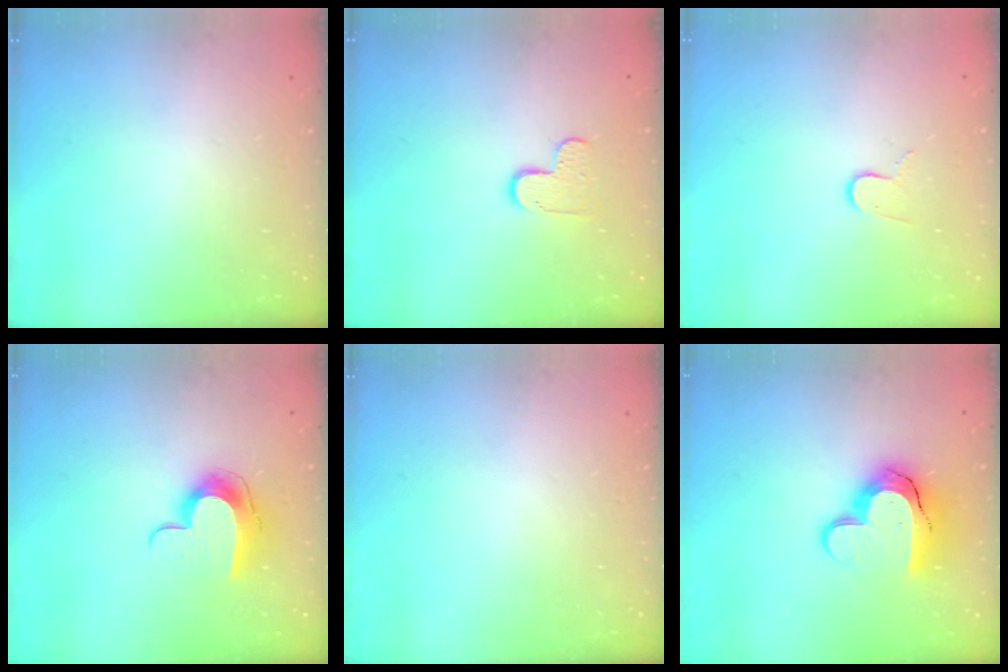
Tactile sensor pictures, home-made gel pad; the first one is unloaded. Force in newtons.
{"total": 5.5, "press": 5.5, "slide": 0.5}
{"total": 6.0, "press": 6.0, "slide": 0.2}
{"total": 10.3, "press": 10.3, "slide": 0.1}
{"total": 0.0}
{"total": 14.2, "press": 14.1, "slide": 1.0}